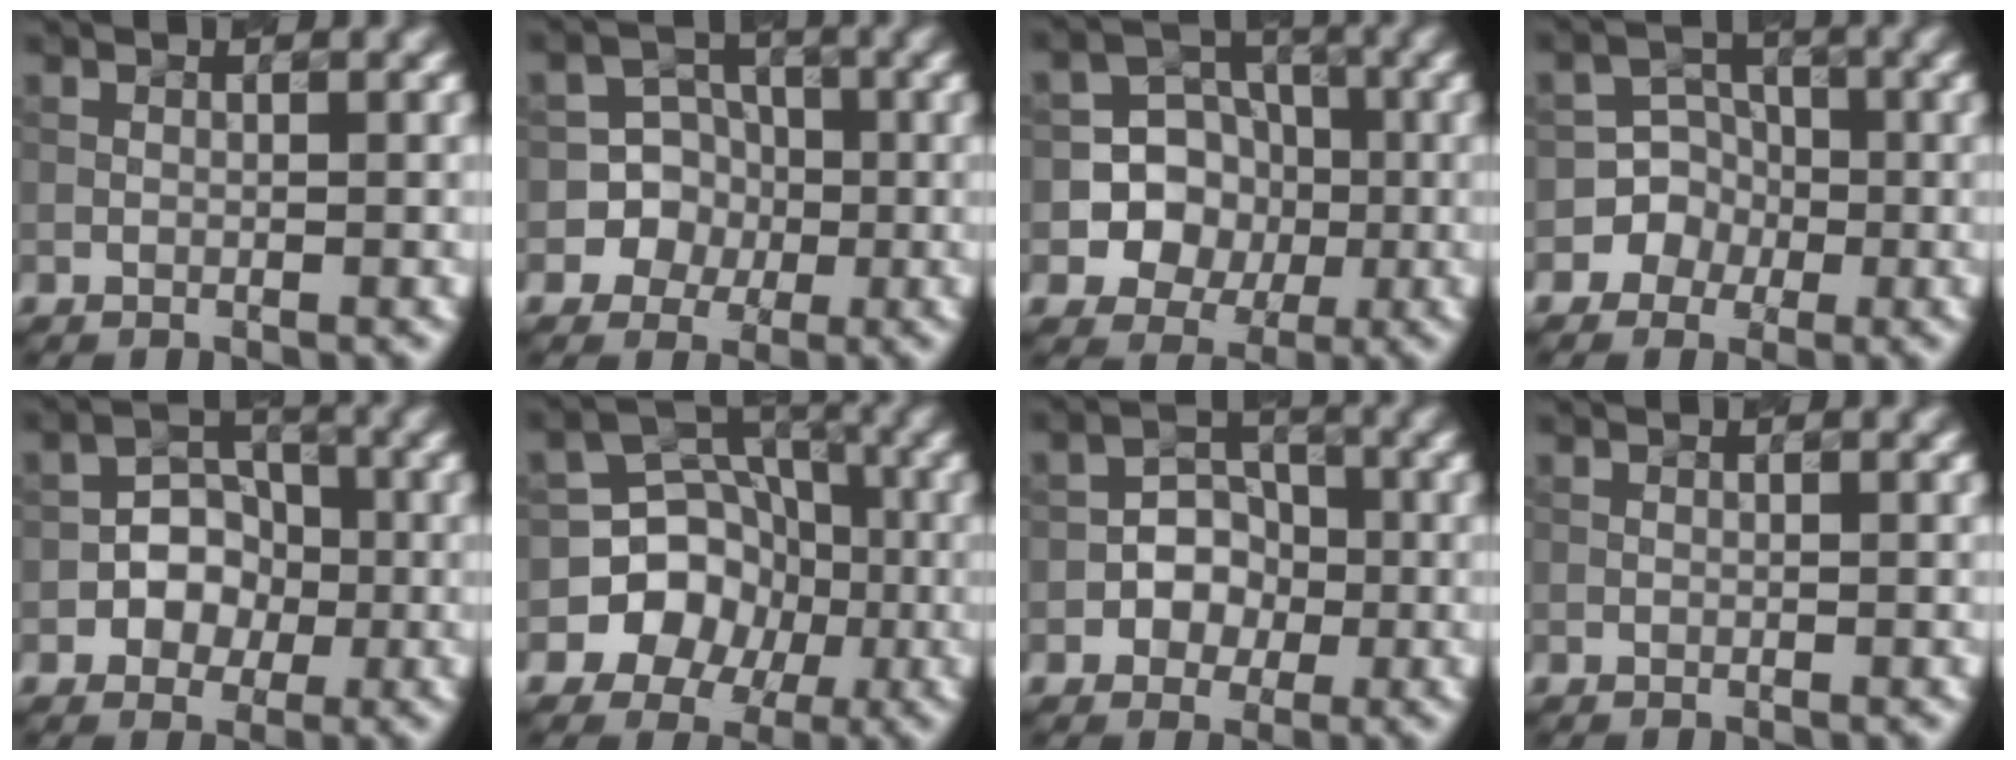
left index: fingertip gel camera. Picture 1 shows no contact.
{"total": 5.7, "force": [-1.5, 5.4, 0.4], "torque": [0.015, 0.021, -0.041]}
{"total": 7.8, "force": [-1.4, 7.4, 2.0], "torque": [-0.026, 0.021, -0.043]}
{"total": 4.3, "force": [-1.7, 3.9, 0.0], "torque": [0.030, 0.017, -0.044]}
{"total": 3.5, "force": [-0.9, 3.0, 1.6], "torque": [-0.005, 0.004, -0.028]}
{"total": 7.4, "force": [-2.4, 6.8, 1.8], "torque": [-0.007, 0.013, -0.067]}
{"total": 3.0, "force": [-0.8, 2.6, 1.3], "torque": [-0.006, 0.004, -0.021]}
{"total": 0.0}